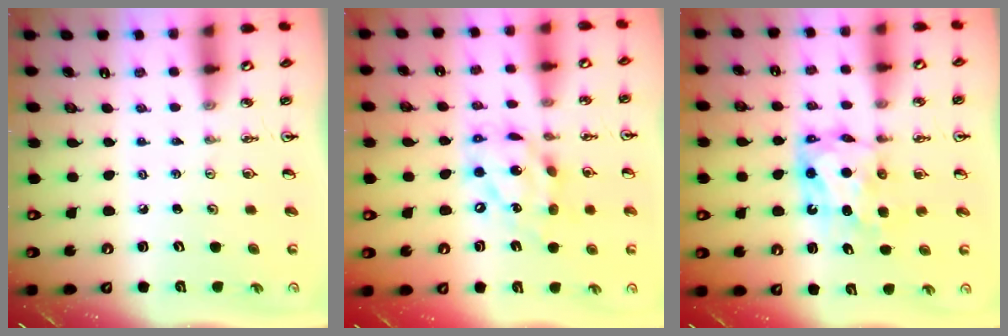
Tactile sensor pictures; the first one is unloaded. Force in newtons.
{"total": 13.8, "press": 13.8, "slide": 1.2}
{"total": 6.3, "press": 6.3, "slide": 0.4}